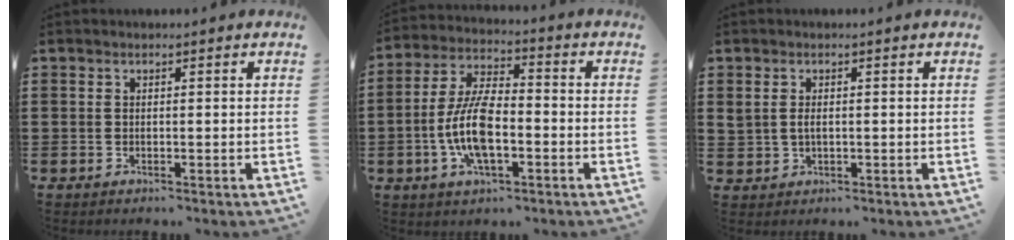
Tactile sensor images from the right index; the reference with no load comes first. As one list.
[{"total": 10.2, "force": [-2.6, 4.2, 8.9], "torque": [-0.211, -0.009, -0.056]}, {"total": 1.5, "force": [0.3, 1.0, 1.1], "torque": [-0.024, 0.008, 0.004]}]